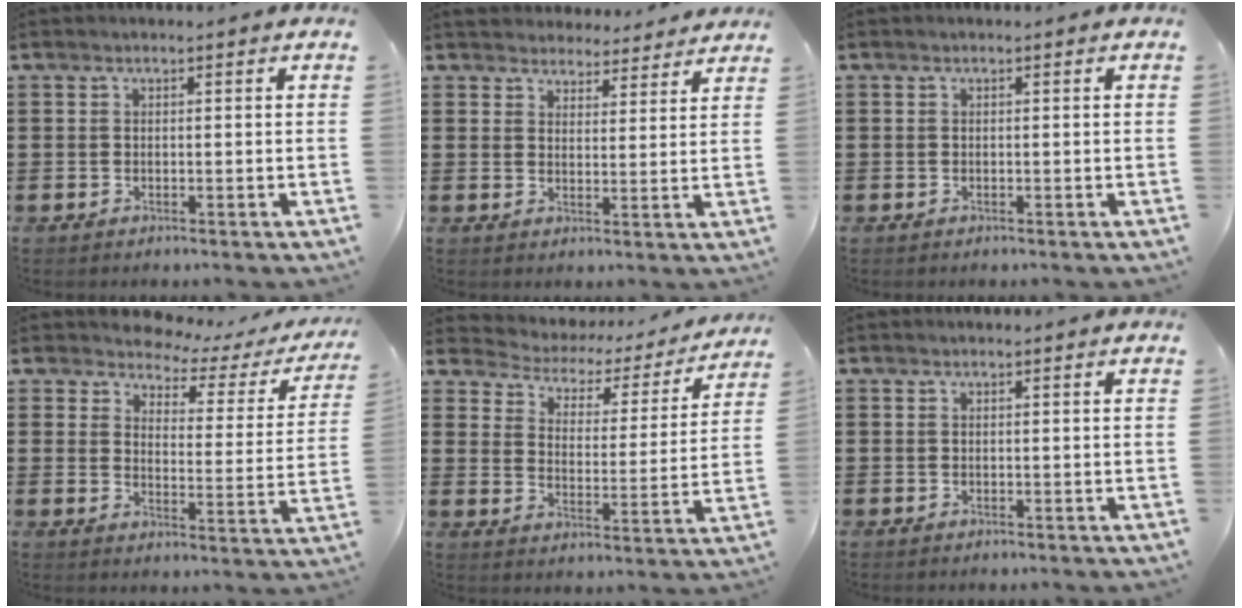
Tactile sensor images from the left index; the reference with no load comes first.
{"total": 4.1, "force": [4.0, 0.9, -0.1], "torque": [-0.015, -0.018, 0.071]}
{"total": 0.0}
{"total": 3.6, "force": [3.3, 1.5, 0.5], "torque": [-0.026, -0.024, 0.050]}
{"total": 2.3, "force": [1.9, 1.3, 0.4], "torque": [-0.030, -0.021, 0.020]}
{"total": 0.0}